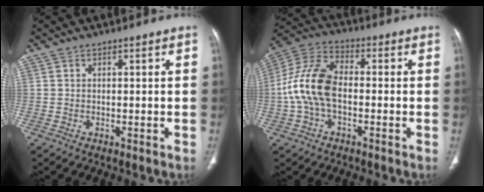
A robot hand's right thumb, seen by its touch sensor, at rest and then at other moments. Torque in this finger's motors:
{"motor_torque": [1.23, 2.09, 1.00, -0.93, 0.18]}